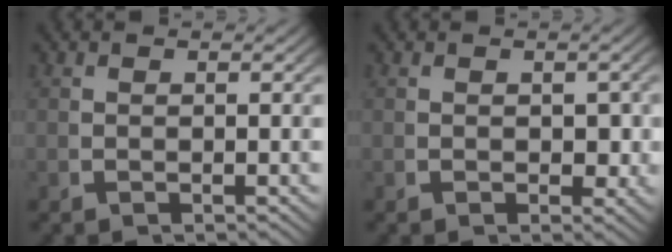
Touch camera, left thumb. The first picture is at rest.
{"total": 1.6, "force": [0.2, 1.1, 1.2], "torque": [-0.013, -0.009, 0.005]}